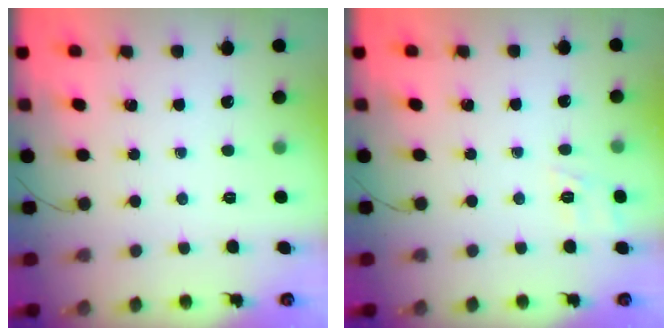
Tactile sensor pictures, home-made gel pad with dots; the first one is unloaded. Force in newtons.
{"total": 3.3, "press": 2.8, "slide": 1.8}